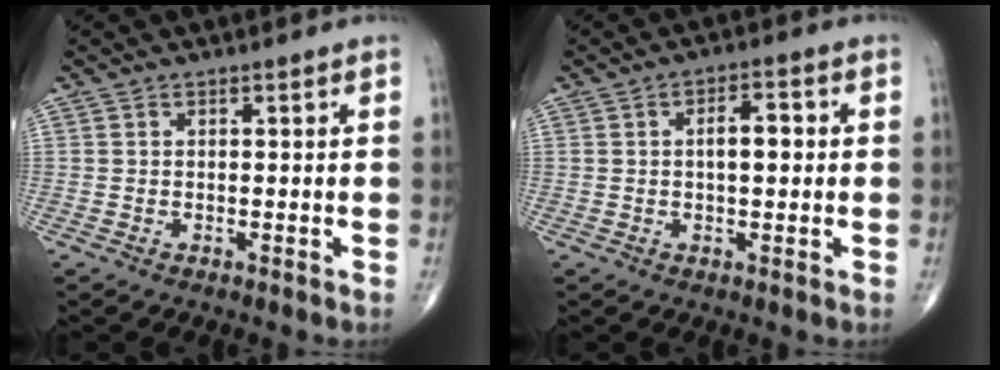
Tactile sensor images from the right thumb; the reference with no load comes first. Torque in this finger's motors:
{"motor_torque": [1.11, 2.26, 1.08, 0.17, -0.04]}